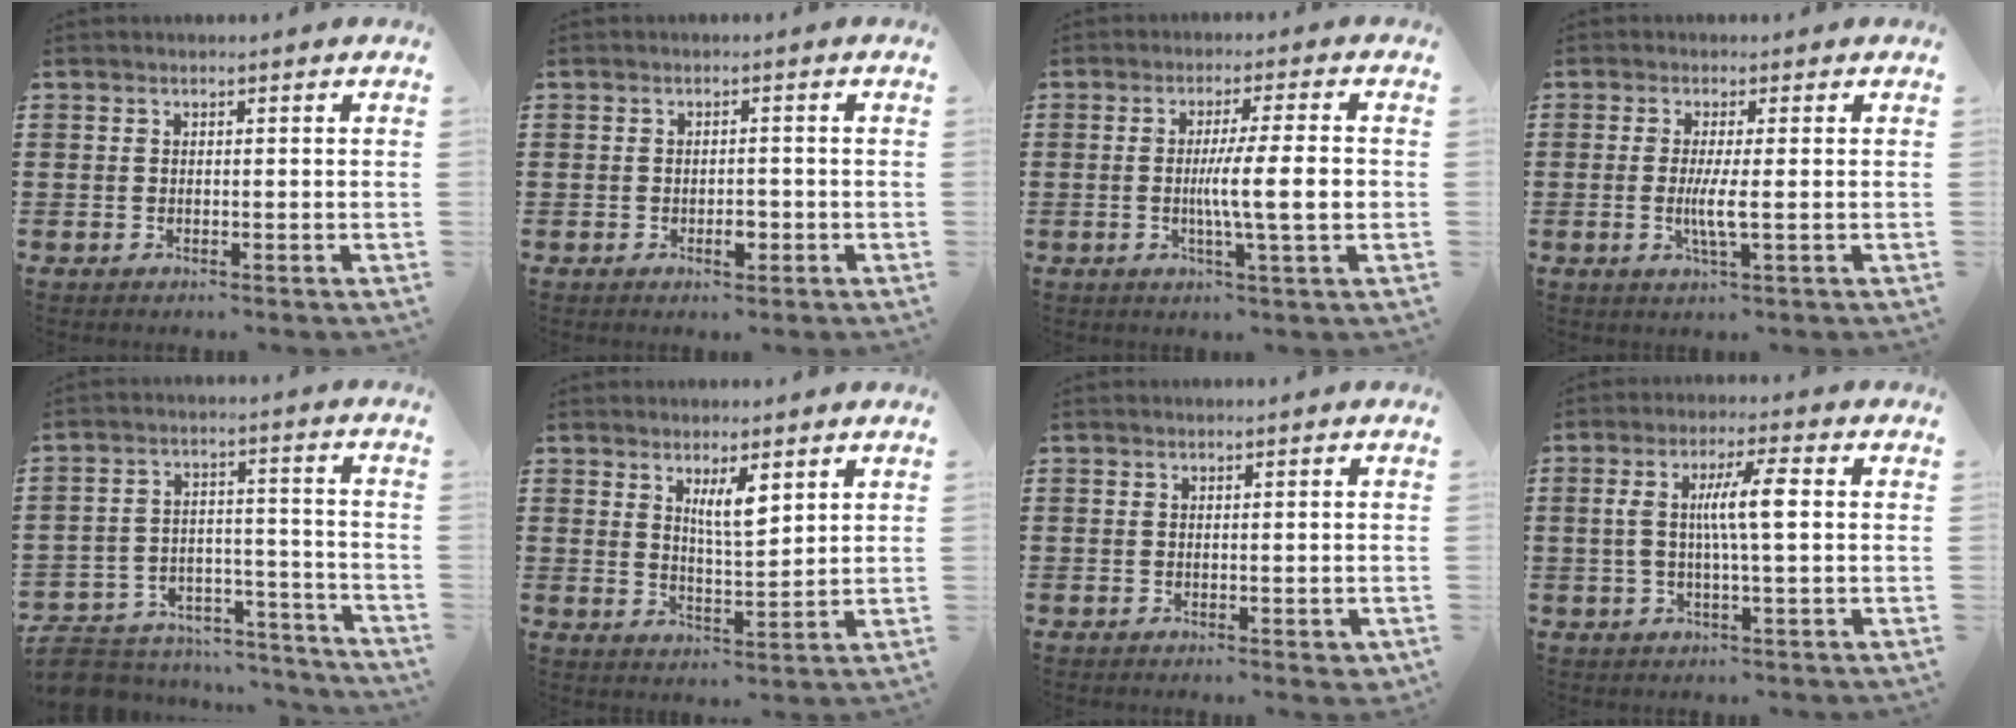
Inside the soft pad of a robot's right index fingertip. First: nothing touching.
{"total": 2.6, "force": [-1.0, 1.2, 2.1], "torque": [-0.038, 0.000, -0.018]}
{"total": 8.4, "force": [-0.9, 0.4, 8.3], "torque": [-0.134, -0.009, -0.020]}
{"total": 4.1, "force": [-0.5, 0.1, 4.0], "torque": [-0.079, -0.010, -0.011]}
{"total": 5.9, "force": [-5.5, 2.0, 1.0], "torque": [-0.030, 0.009, -0.111]}
{"total": 4.8, "force": [2.6, 1.3, 3.8], "torque": [-0.073, 0.001, 0.042]}
{"total": 0.6, "force": [-0.1, 0.2, 0.6], "torque": [-0.012, -0.004, -0.001]}
{"total": 7.0, "force": [0.6, 0.9, 6.9], "torque": [-0.128, 0.001, 0.005]}